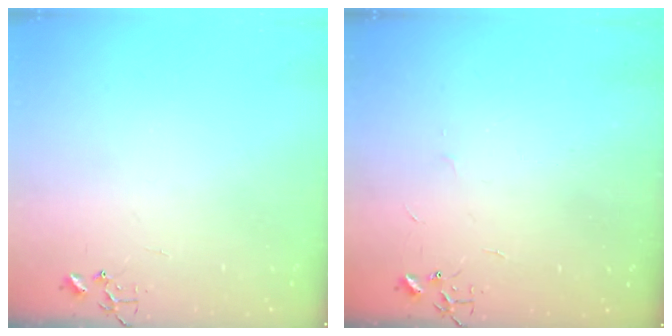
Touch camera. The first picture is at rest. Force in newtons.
{"total": 2.1, "press": 2.1, "slide": 0.4}